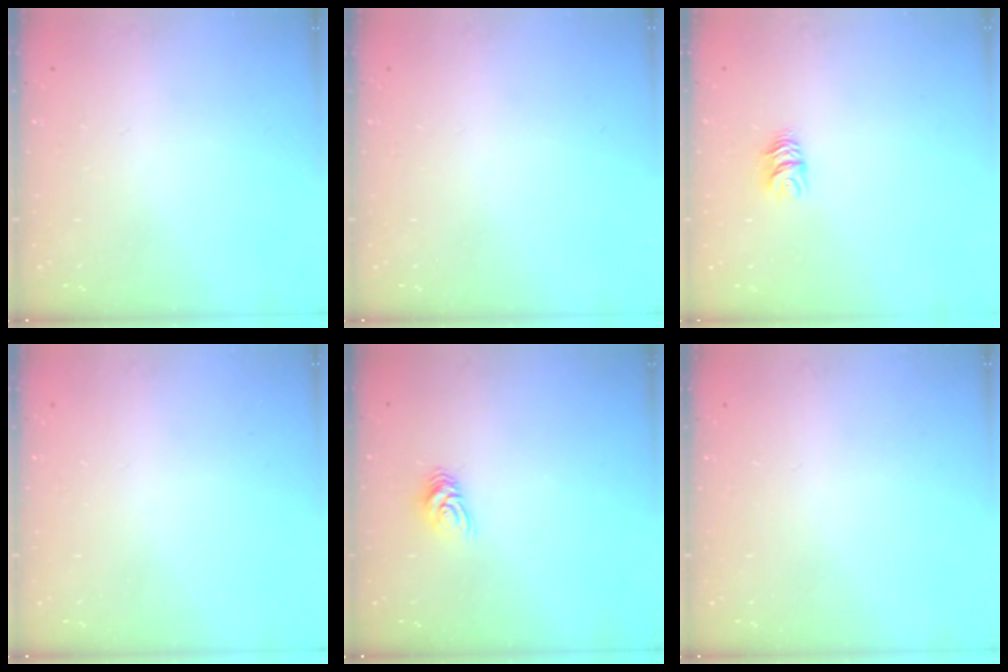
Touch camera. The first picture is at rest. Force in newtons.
{"total": 0.0}
{"total": 5.5, "press": 5.5, "slide": 0.2}
{"total": 0.0}
{"total": 6.6, "press": 6.6, "slide": 0.5}
{"total": 0.0}